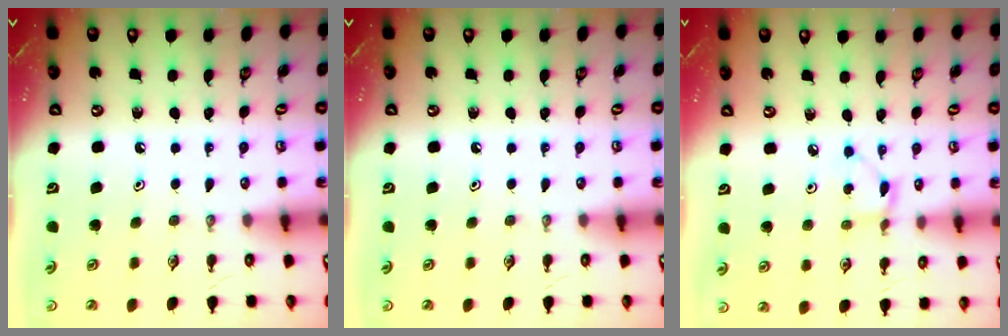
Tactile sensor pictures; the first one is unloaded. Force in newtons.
{"total": 0.0}
{"total": 1.8, "press": 1.8, "slide": 0.1}